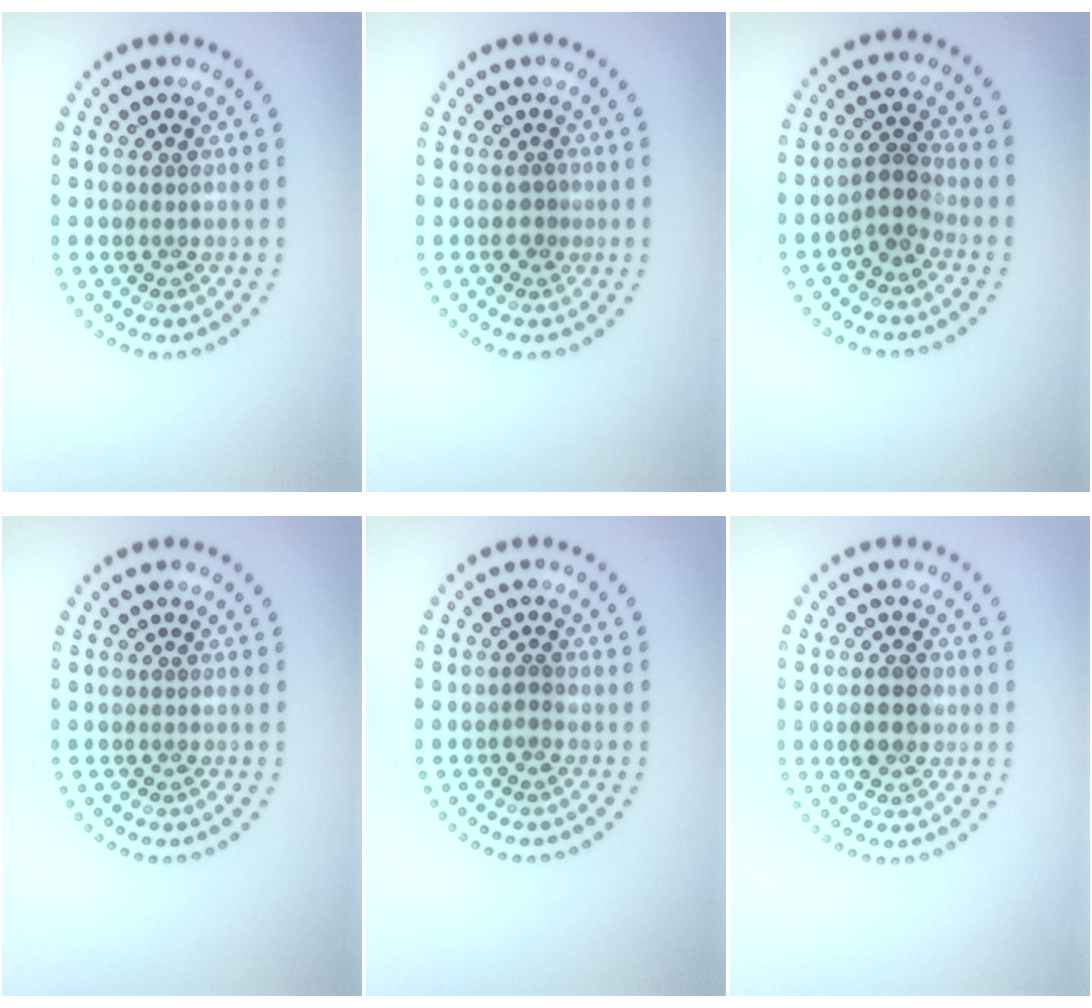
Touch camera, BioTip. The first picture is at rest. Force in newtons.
{"total": 0.9, "press": 0.8, "slide": 0.5}
{"total": 2.6, "press": 2.1, "slide": 1.5}
{"total": 0.0}
{"total": 0.6, "press": 0.6, "slide": 0.1}
{"total": 2.8, "press": 2.7, "slide": 0.2}